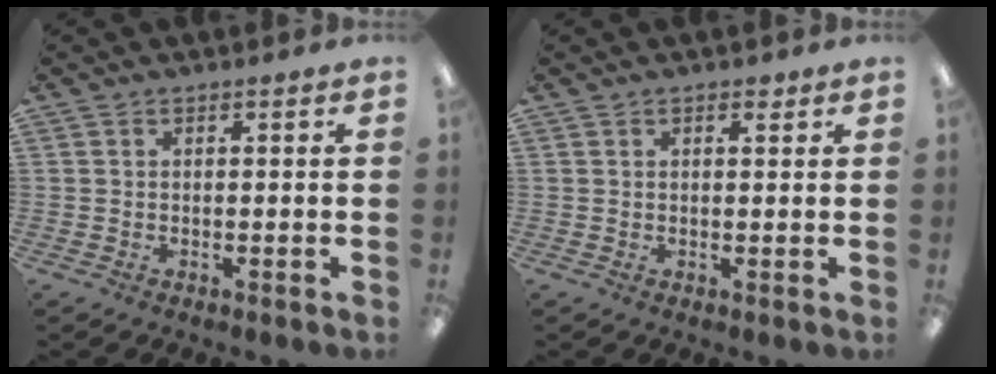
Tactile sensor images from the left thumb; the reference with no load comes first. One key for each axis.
{"total": 1.5, "fx": 1.0, "fy": 0.8, "fz": 0.8, "tx": 0.000, "ty": -0.004, "tz": 0.013}